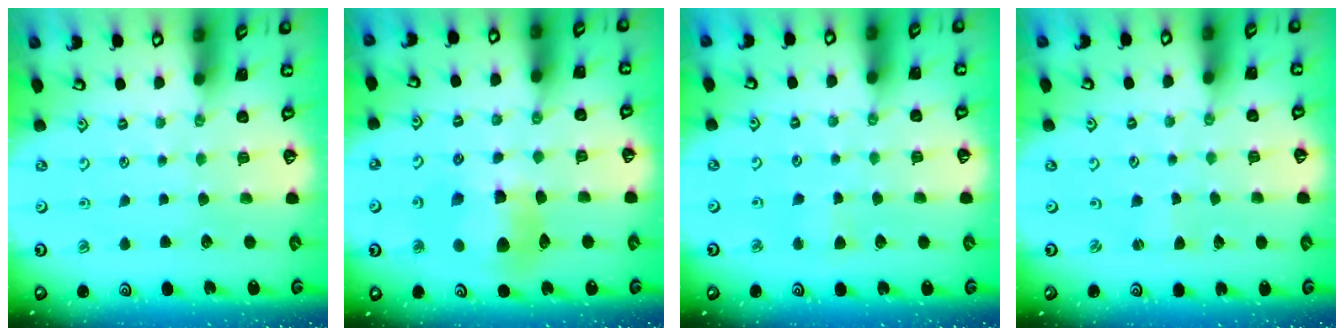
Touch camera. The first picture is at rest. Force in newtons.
{"total": 11.8, "press": 11.7, "slide": 1.9}
{"total": 2.8, "press": 2.7, "slide": 0.4}
{"total": 0.9, "press": 0.9, "slide": 0.1}